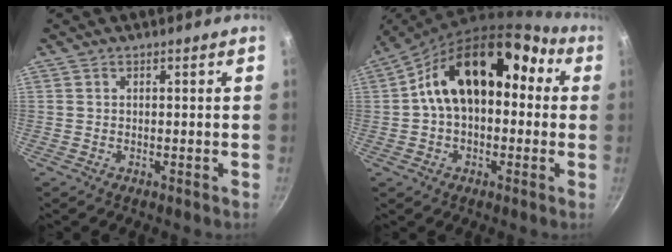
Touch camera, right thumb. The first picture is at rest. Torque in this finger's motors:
{"motor_torque": [1.51, 3.50, 0.92, -0.59, 0.23]}